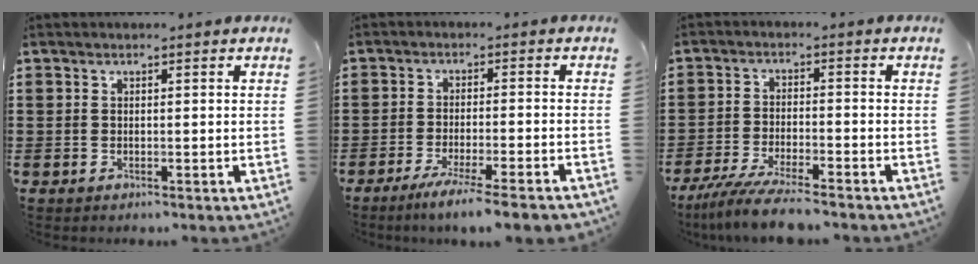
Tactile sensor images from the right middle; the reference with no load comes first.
{"total": 4.8, "force": [-4.0, -0.5, 2.5], "torque": [-0.044, -0.016, -0.072]}
{"total": 6.6, "force": [-5.8, 0.1, 3.1], "torque": [-0.073, -0.014, -0.112]}